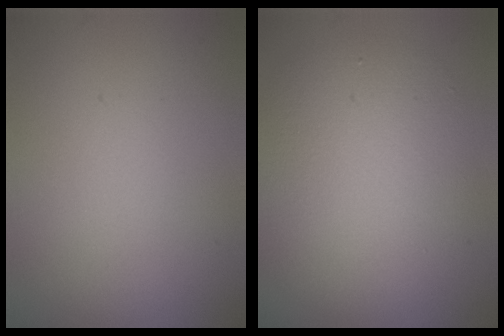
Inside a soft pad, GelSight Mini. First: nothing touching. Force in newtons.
{"total": 6.5, "press": 6.5, "slide": 0.5}